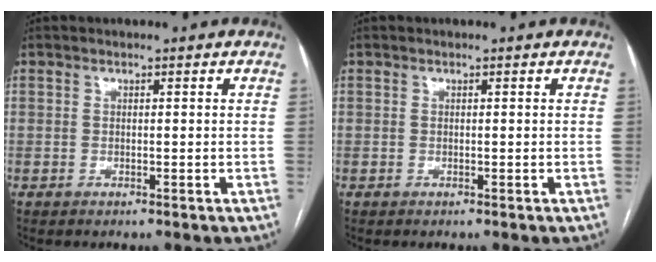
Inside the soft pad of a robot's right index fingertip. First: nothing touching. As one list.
[{"total": 0.0}]